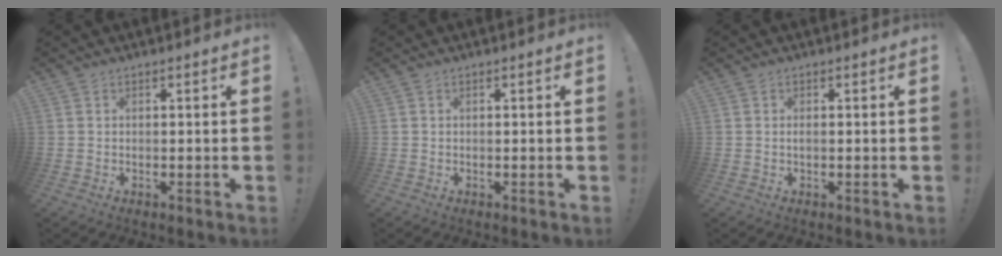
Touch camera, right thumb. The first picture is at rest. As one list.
[{"total": 0.0}, {"total": 0.6, "force": [-0.3, 0.1, 0.5], "torque": [-0.012, 0.002, -0.005]}]